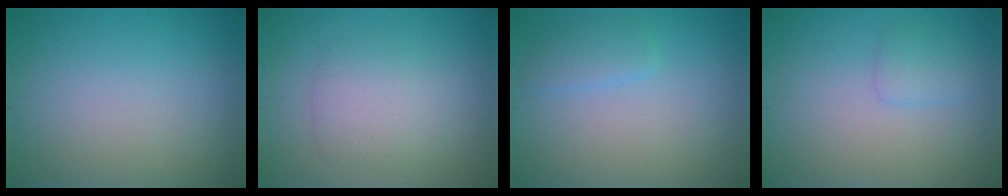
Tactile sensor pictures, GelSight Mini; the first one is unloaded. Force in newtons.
{"total": 2.9, "press": 2.9, "slide": 0.2}
{"total": 1.6, "press": 1.6, "slide": 0.0}
{"total": 1.4, "press": 1.4, "slide": 0.1}